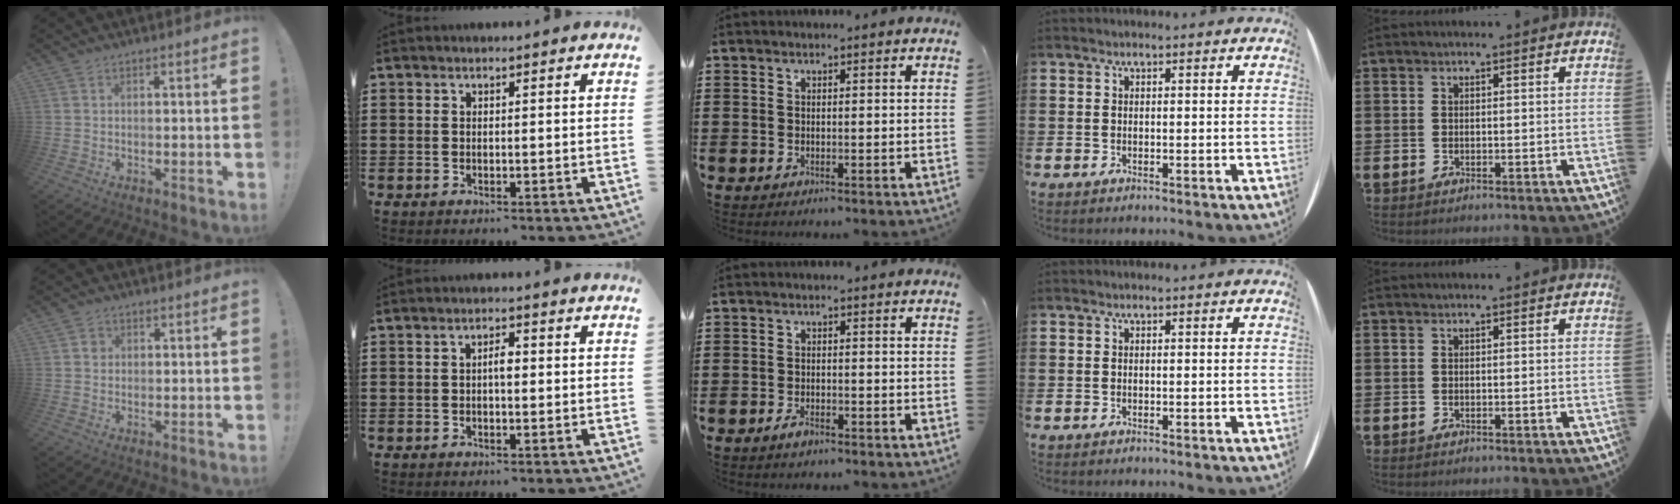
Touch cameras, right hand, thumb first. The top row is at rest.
{"thumb": {"total": 1.6, "force": [0.3, 1.5, 0.6], "torque": [0.005, -0.001, 0.001]}, "index": {"total": 2.1, "force": [-0.1, 0.7, 1.9], "torque": [-0.036, 0.002, -0.003]}, "middle": {"total": 1.8, "force": [-1.3, 0.6, 1.0], "torque": [-0.028, -0.006, -0.025]}}